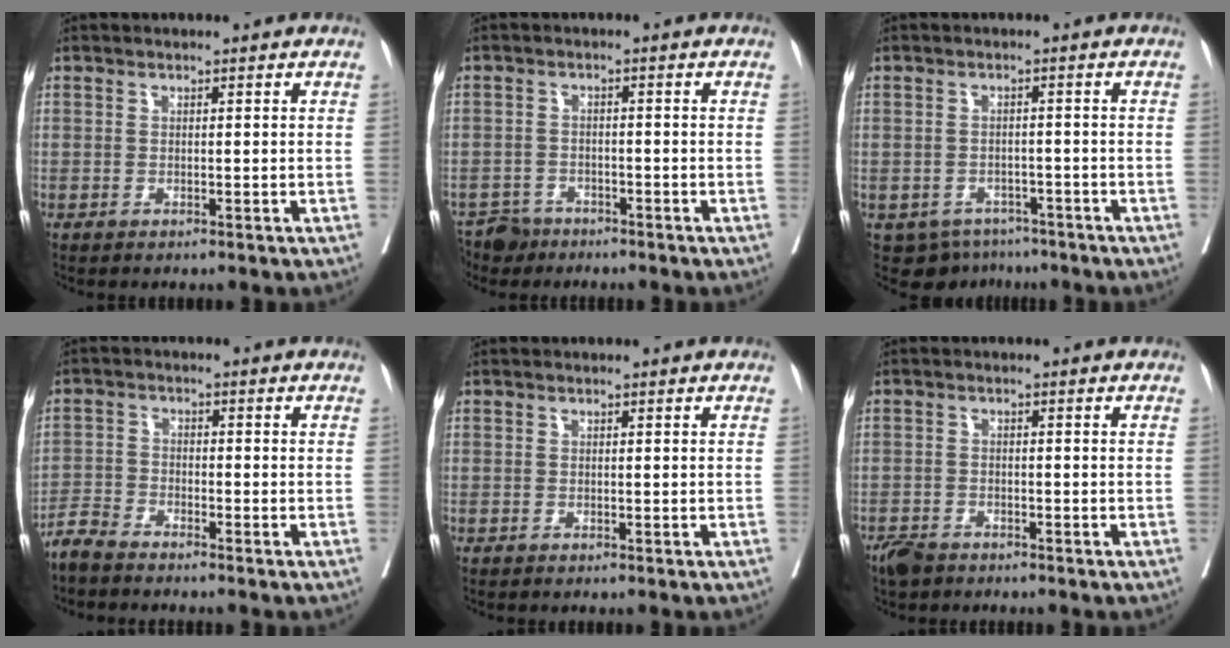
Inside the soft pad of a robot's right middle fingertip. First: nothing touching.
{"total": 3.8, "force": [-3.2, 2.1, 0.0], "torque": [0.003, 0.001, -0.058]}
{"total": 4.7, "force": [-3.5, 3.0, 0.5], "torque": [0.004, 0.006, -0.047]}
{"total": 3.2, "force": [-3.1, 0.4, 0.8], "torque": [-0.013, -0.008, -0.065]}
{"total": 0.0}
{"total": 3.1, "force": [-2.5, 1.4, 1.0], "torque": [-0.022, -0.001, -0.044]}